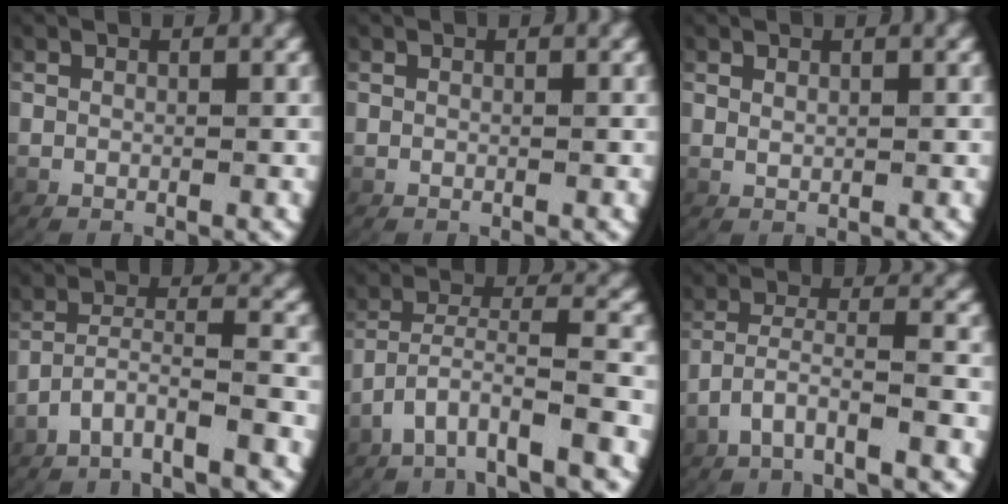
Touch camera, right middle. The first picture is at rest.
{"total": 0.0}
{"total": 0.7, "force": [0.5, -0.4, 0.1], "torque": [-0.007, -0.006, 0.020]}
{"total": 4.7, "force": [-3.7, 1.3, 2.5], "torque": [-0.064, -0.015, -0.054]}
{"total": 4.2, "force": [-2.3, 1.2, 3.3], "torque": [-0.077, -0.016, -0.028]}
{"total": 3.9, "force": [-2.6, 1.0, 2.8], "torque": [-0.069, -0.019, -0.034]}